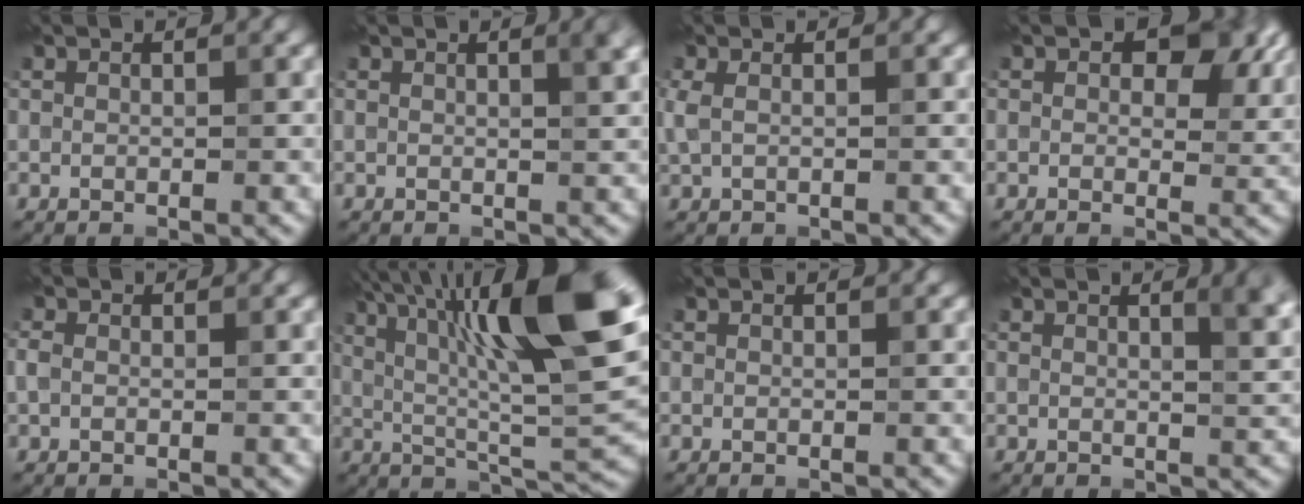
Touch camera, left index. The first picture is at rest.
{"total": 2.0, "force": [0.6, 0.4, 1.9], "torque": [-0.018, 0.004, 0.004]}
{"total": 1.6, "force": [0.4, 1.0, 1.3], "torque": [-0.034, 0.006, 0.002]}
{"total": 6.5, "force": [2.0, 4.1, 4.6], "torque": [-0.048, 0.001, 0.022]}
{"total": 1.1, "force": [-0.1, 0.9, 0.6], "torque": [-0.015, 0.003, -0.008]}
{"total": 15.2, "force": [5.7, 3.4, 13.7], "torque": [-0.213, 0.014, 0.090]}
{"total": 0.0}
{"total": 3.1, "force": [1.2, 0.9, 2.7], "torque": [-0.022, 0.004, 0.010]}